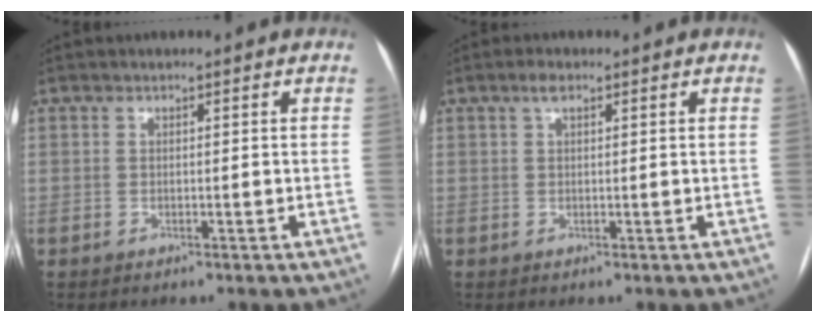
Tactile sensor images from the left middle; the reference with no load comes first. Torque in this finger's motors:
{"motor_torque": [0.35, -0.36, -0.05, 0.00]}